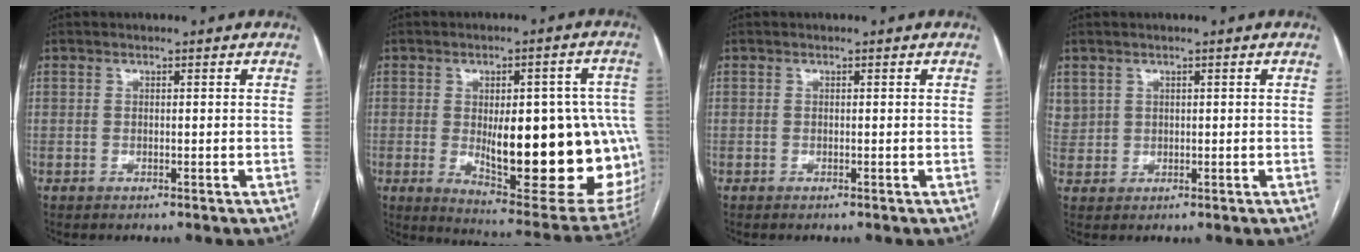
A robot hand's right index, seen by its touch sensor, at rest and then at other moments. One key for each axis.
{"total": 24.4, "fx": -2.4, "fy": 8.0, "fz": 23.0, "tx": -0.229, "ty": 0.006, "tz": -0.002}
{"total": 0.0}
{"total": 2.7, "fx": 1.5, "fy": 2.2, "fz": 0.3, "tx": 0.003, "ty": 0.006, "tz": 0.032}